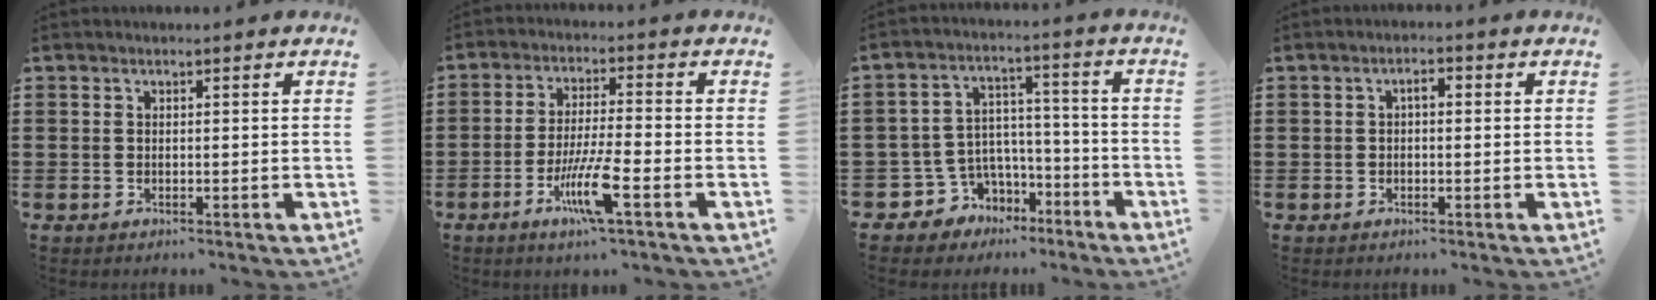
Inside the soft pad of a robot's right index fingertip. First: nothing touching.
{"total": 8.0, "force": [-3.8, 0.8, 7.0], "torque": [-0.138, -0.011, -0.071]}
{"total": 5.7, "force": [-3.2, 4.6, 0.4], "torque": [-0.042, -0.001, -0.062]}
{"total": 1.8, "force": [-0.3, 0.8, 1.6], "torque": [-0.032, 0.005, -0.007]}